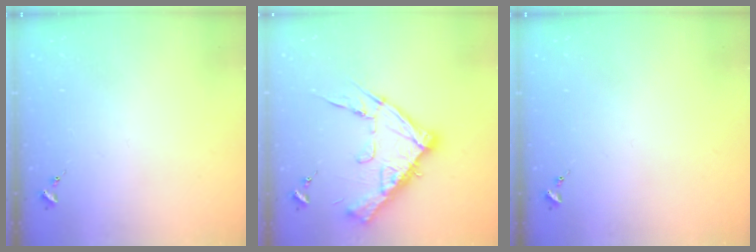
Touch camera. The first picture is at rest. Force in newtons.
{"total": 15.4, "press": 15.4, "slide": 0.4}
{"total": 0.0}